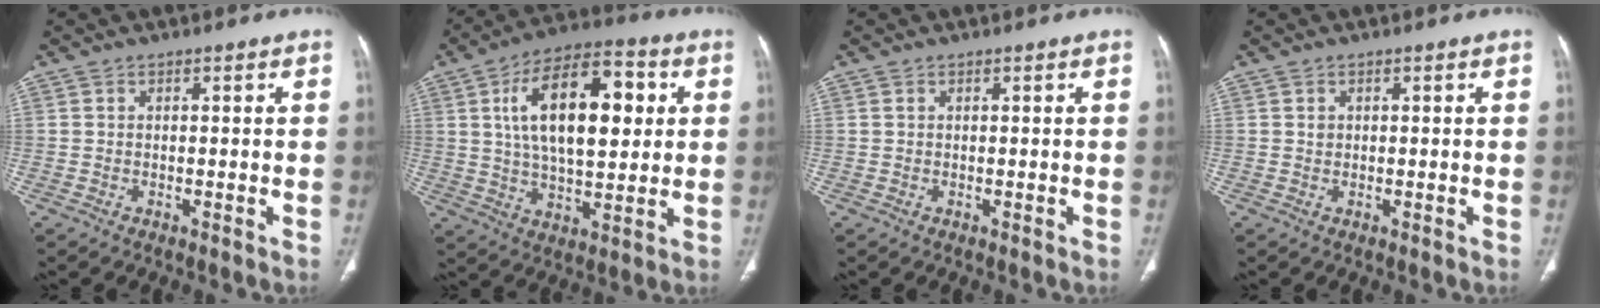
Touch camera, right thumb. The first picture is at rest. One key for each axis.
{"total": 19.7, "fx": 4.6, "fy": 9.6, "fz": 16.5, "tx": -0.250, "ty": 0.008, "tz": 0.074}
{"total": 0.0}
{"total": 0.7, "fx": 0.2, "fy": 0.6, "fz": 0.3, "tx": -0.002, "ty": 0.000, "tz": 0.005}